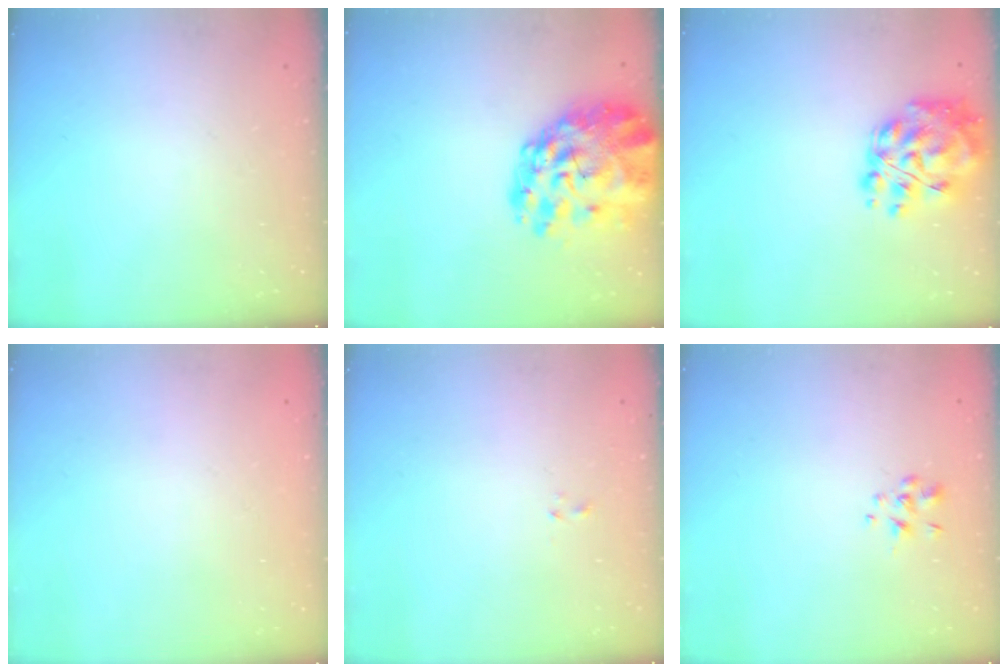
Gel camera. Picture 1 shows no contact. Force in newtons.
{"total": 17.4, "press": 16.5, "slide": 5.3}
{"total": 14.7, "press": 14.1, "slide": 4.2}
{"total": 1.6, "press": 1.6, "slide": 0.2}
{"total": 0.7, "press": 0.5, "slide": 0.4}
{"total": 1.6, "press": 1.5, "slide": 0.6}